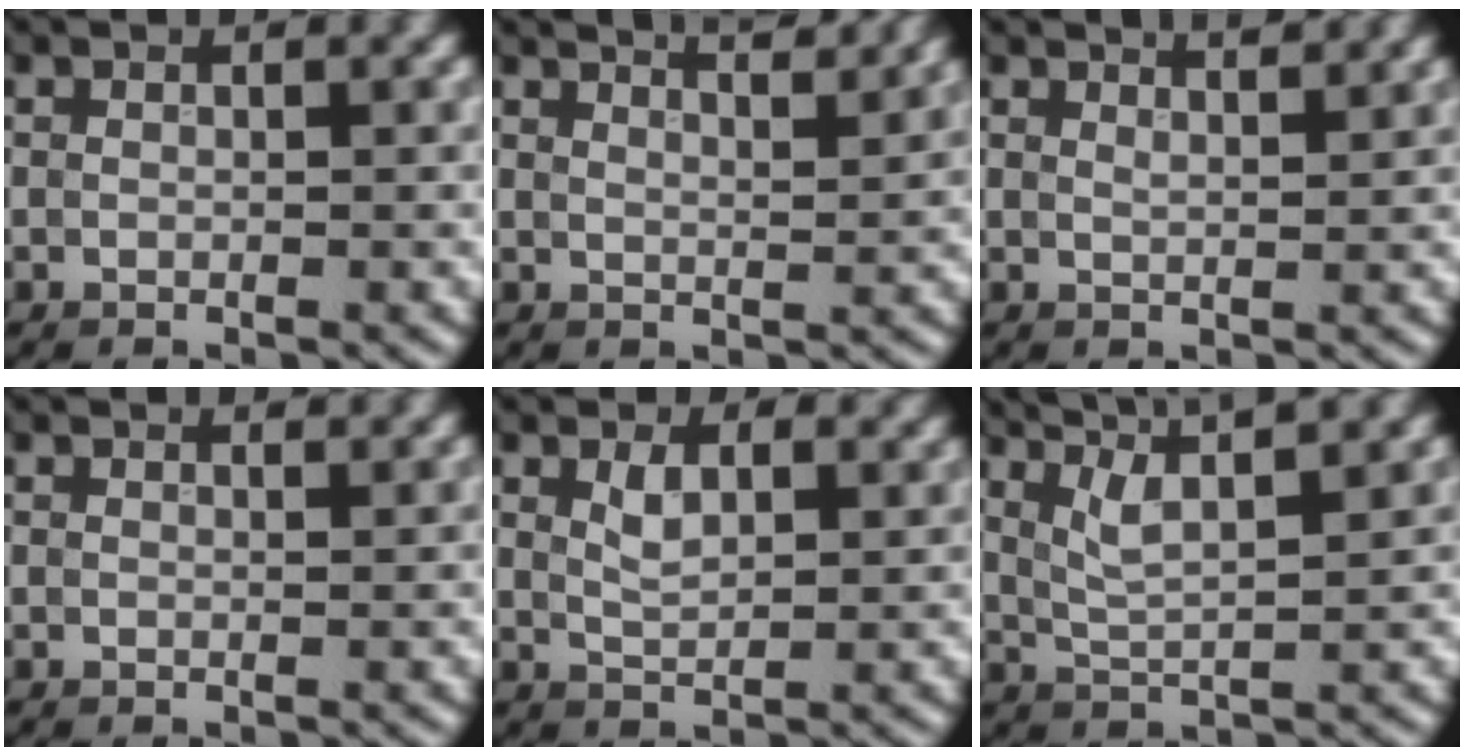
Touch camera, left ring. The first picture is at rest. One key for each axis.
{"total": 6.4, "fx": 4.8, "fy": 2.2, "fz": 3.5, "tx": -0.020, "ty": 0.045, "tz": 0.026}
{"total": 4.0, "fx": 3.0, "fy": 1.5, "fz": 2.1, "tx": -0.004, "ty": 0.031, "tz": 0.005}
{"total": 1.8, "fx": 1.6, "fy": 0.4, "fz": 0.8, "tx": -0.010, "ty": 0.004, "tz": 0.008}
{"total": 2.6, "fx": 1.4, "fy": 1.2, "fz": 1.8, "tx": -0.040, "ty": -0.002, "tz": 0.028}
{"total": 5.7, "fx": 3.7, "fy": 1.3, "fz": 4.1, "tx": -0.075, "ty": 0.025, "tz": 0.043}